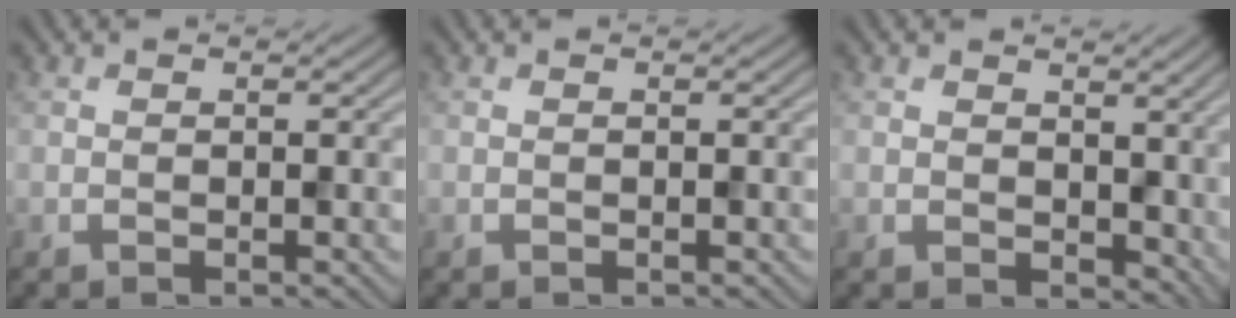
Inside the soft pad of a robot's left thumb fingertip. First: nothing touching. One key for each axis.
{"total": 0.0}
{"total": 5.4, "fx": 1.5, "fy": 3.7, "fz": 3.5, "tx": -0.066, "ty": -0.014, "tz": 0.033}